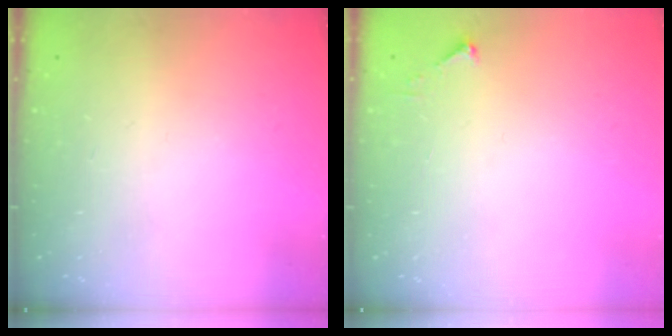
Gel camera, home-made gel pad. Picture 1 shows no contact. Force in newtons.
{"total": 2.5, "press": 2.5, "slide": 0.3}